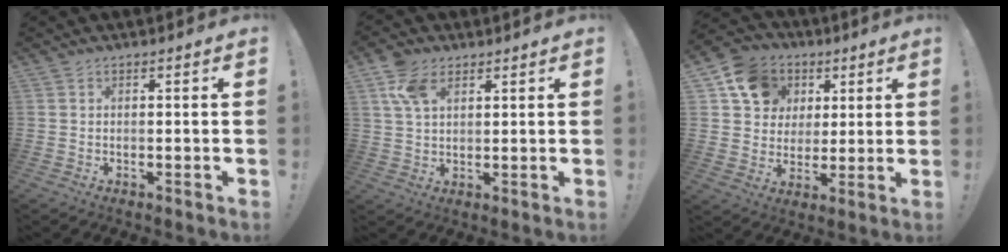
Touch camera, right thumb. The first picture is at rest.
{"total": 8.4, "force": [4.2, 4.9, 5.5], "torque": [-0.104, -0.007, 0.080]}
{"total": 13.4, "force": [5.2, 11.3, 4.8], "torque": [-0.074, -0.017, 0.109]}